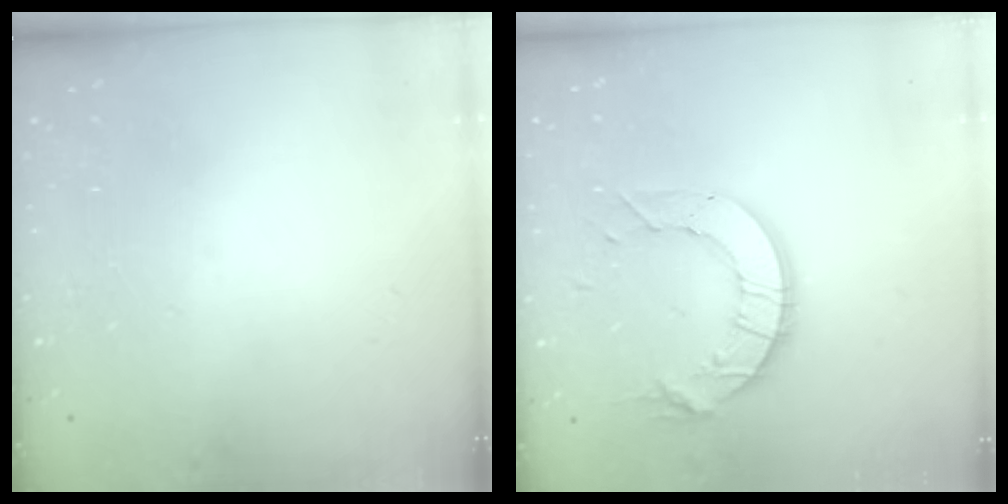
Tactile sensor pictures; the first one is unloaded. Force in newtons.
{"total": 10.4, "press": 10.3, "slide": 0.5}